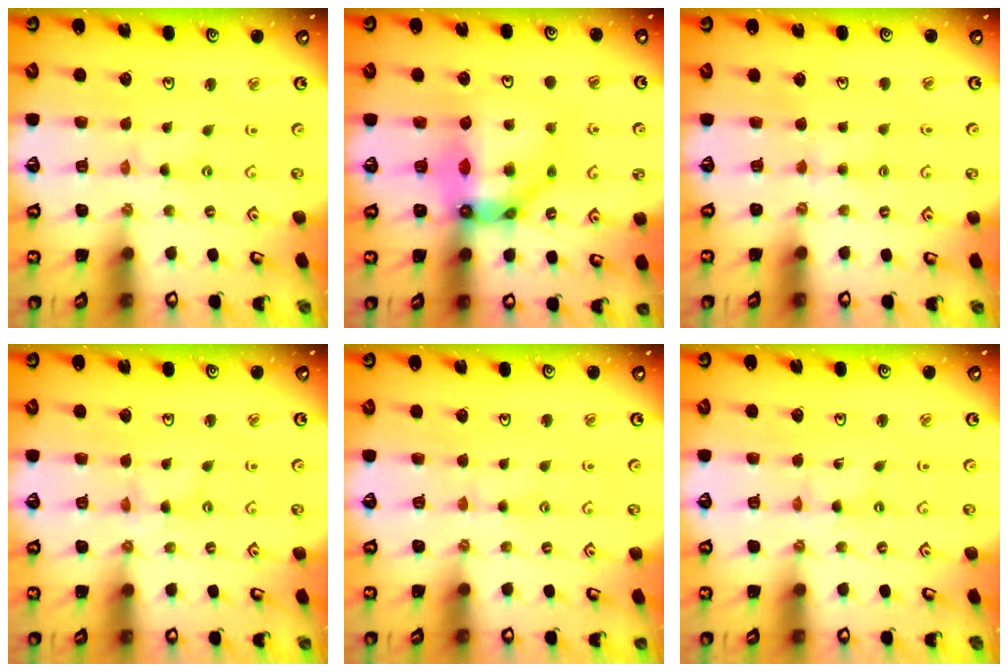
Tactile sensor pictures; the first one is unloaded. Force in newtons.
{"total": 13.1, "press": 13.0, "slide": 1.6}
{"total": 3.3, "press": 3.2, "slide": 0.6}
{"total": 0.0}
{"total": 2.8, "press": 2.7, "slide": 0.4}
{"total": 0.0}